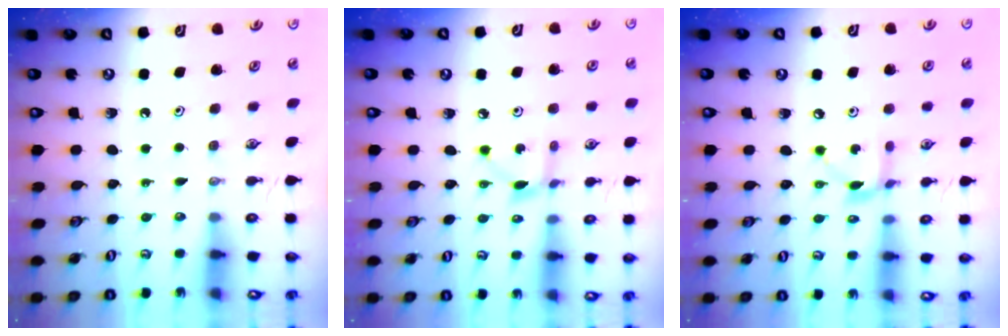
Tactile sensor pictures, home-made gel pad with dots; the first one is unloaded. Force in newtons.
{"total": 3.4, "press": 3.4, "slide": 0.2}
{"total": 5.7, "press": 5.7, "slide": 0.1}